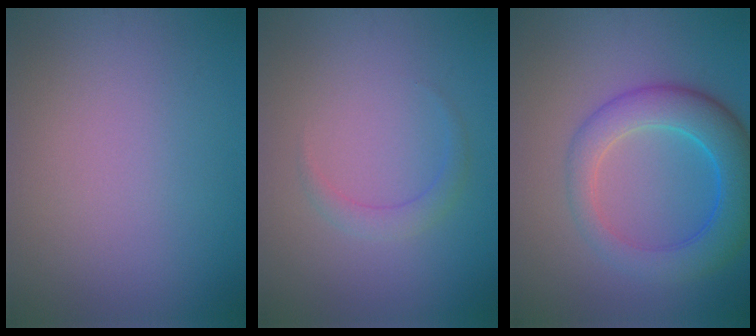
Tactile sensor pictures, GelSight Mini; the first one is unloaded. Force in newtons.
{"total": 1.5, "press": 1.5, "slide": 0.1}
{"total": 6.5, "press": 6.5, "slide": 0.1}